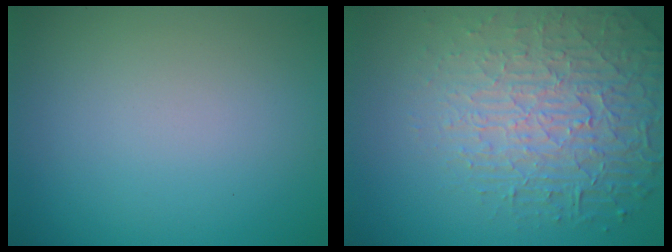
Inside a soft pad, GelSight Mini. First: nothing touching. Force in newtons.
{"total": 6.8, "press": 5.2, "slide": 4.4}